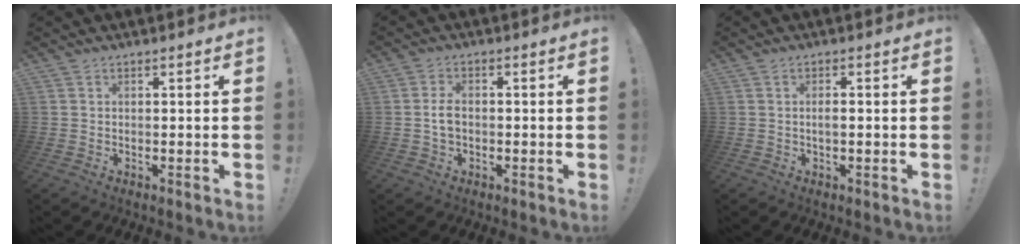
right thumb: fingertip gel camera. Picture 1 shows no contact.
{"total": 3.7, "force": [-0.5, 2.3, 2.9], "torque": [-0.055, 0.007, -0.009]}
{"total": 2.1, "force": [-0.5, 0.5, 2.0], "torque": [-0.036, 0.003, -0.012]}